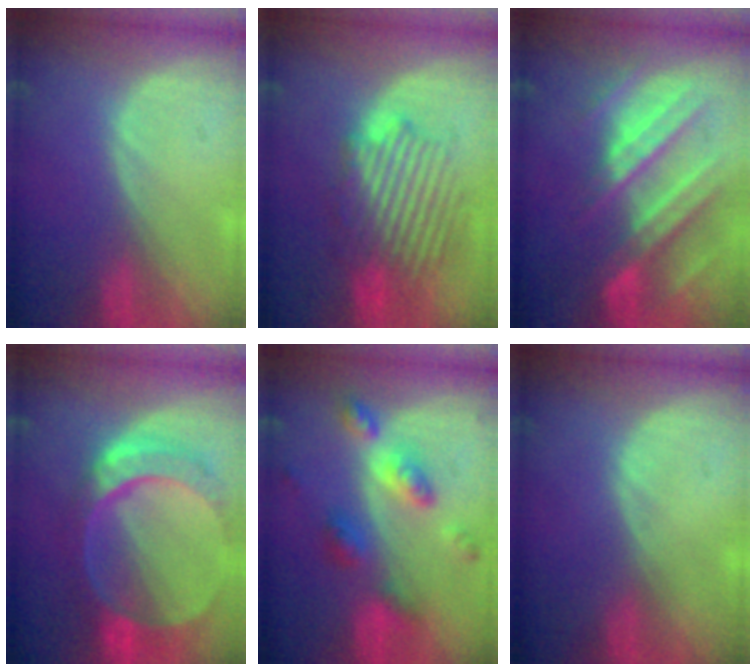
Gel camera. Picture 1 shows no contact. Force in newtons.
{"total": 8.9, "press": 8.7, "slide": 1.5}
{"total": 11.0, "press": 9.8, "slide": 5.0}
{"total": 10.9, "press": 9.2, "slide": 5.8}
{"total": 7.2, "press": 7.2, "slide": 0.6}
{"total": 0.0}